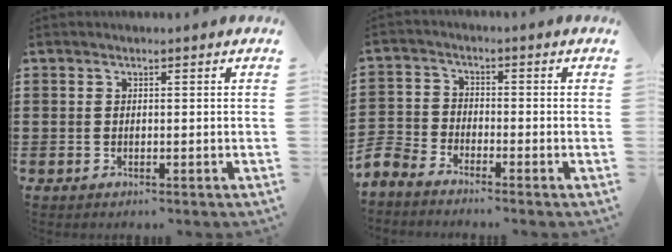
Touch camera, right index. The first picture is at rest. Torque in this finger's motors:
{"motor_torque": [-1.39, 0.75, -0.56, -0.21]}